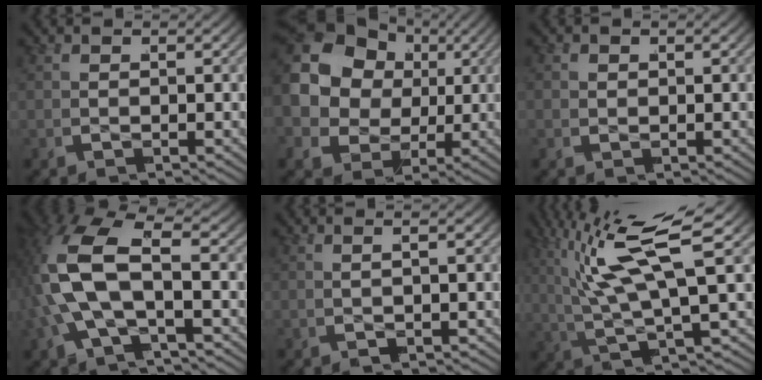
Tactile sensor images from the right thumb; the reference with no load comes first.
{"total": 13.7, "force": [1.8, 10.7, 8.4], "torque": [-0.214, -0.014, 0.026]}
{"total": 0.6, "force": [0.0, 0.6, 0.1], "torque": [-0.005, -0.003, 0.002]}
{"total": 10.5, "force": [-1.1, 6.5, 8.1], "torque": [-0.225, -0.018, -0.020]}
{"total": 1.3, "force": [-0.3, -1.3, 0.2], "torque": [-0.005, 0.019, -0.009]}
{"total": 7.6, "force": [1.1, 2.9, 6.9], "torque": [-0.151, 0.004, 0.016]}